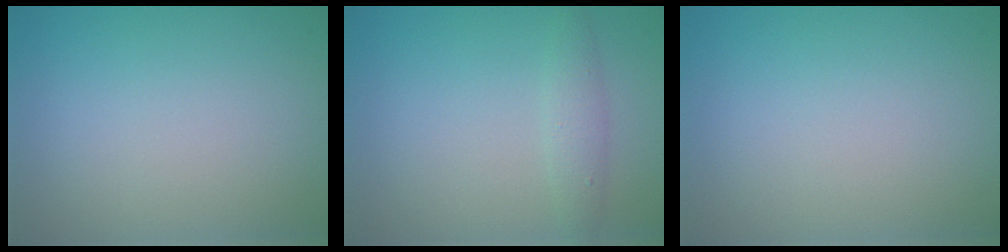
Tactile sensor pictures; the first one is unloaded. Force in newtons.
{"total": 1.6, "press": 1.6, "slide": 0.0}
{"total": 0.0}